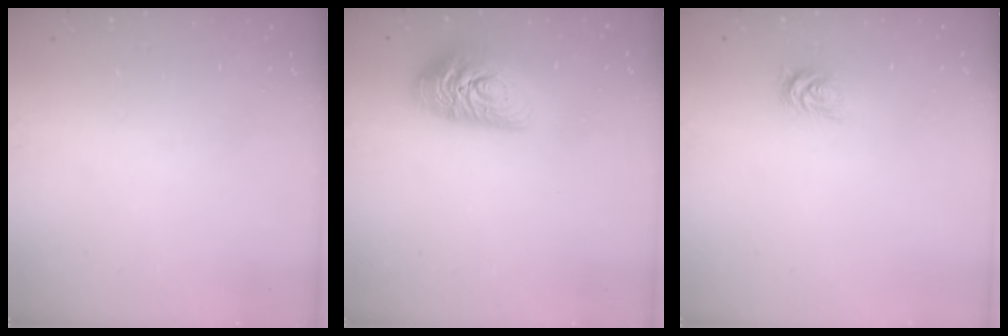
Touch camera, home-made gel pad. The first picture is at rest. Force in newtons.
{"total": 12.8, "press": 12.8, "slide": 0.9}
{"total": 3.4, "press": 3.4, "slide": 0.5}